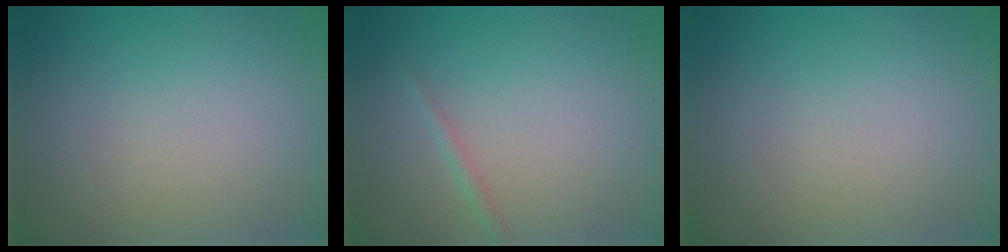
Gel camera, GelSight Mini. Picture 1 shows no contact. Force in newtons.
{"total": 0.8, "press": 0.8, "slide": 0.1}
{"total": 0.0}